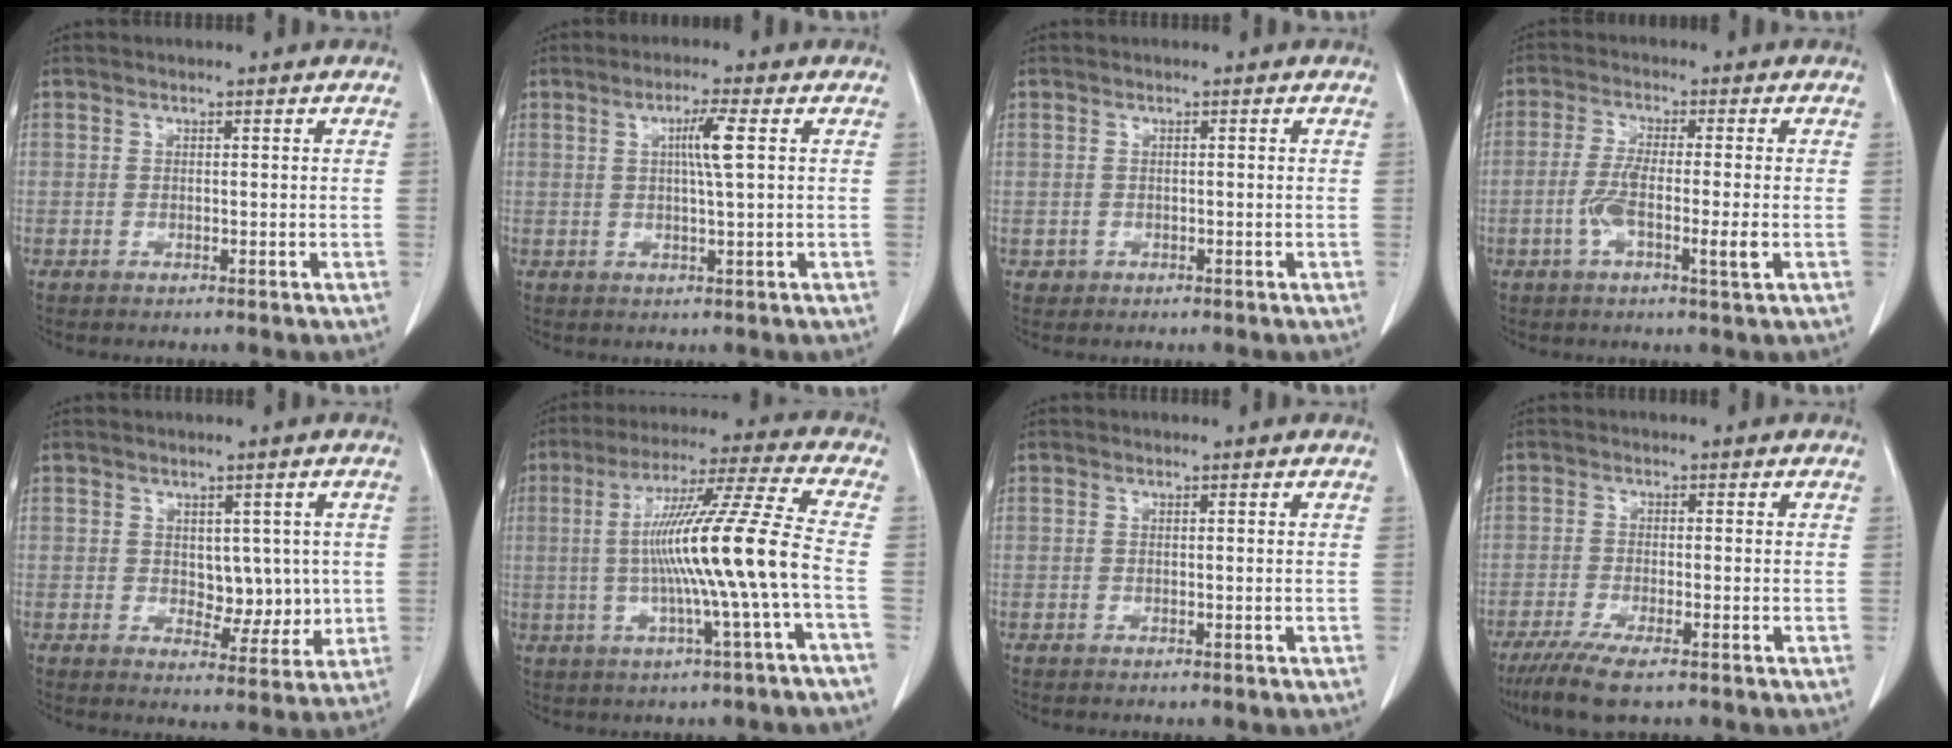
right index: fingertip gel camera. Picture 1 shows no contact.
{"total": 4.3, "force": [1.0, -0.5, 4.1], "torque": [-0.075, 0.000, 0.016]}
{"total": 0.8, "force": [-0.2, 0.8, 0.0], "torque": [0.002, 0.005, -0.005]}
{"total": 6.4, "force": [-1.6, 0.5, 6.2], "torque": [-0.118, -0.005, -0.031]}
{"total": 5.6, "force": [0.6, 3.5, 4.4], "torque": [-0.048, -0.001, 0.020]}
{"total": 14.4, "force": [-1.7, -2.0, 14.2], "torque": [-0.248, 0.007, -0.032]}
{"total": 0.0}
{"total": 6.8, "force": [-4.8, 0.5, 4.7], "torque": [-0.083, -0.018, -0.080]}